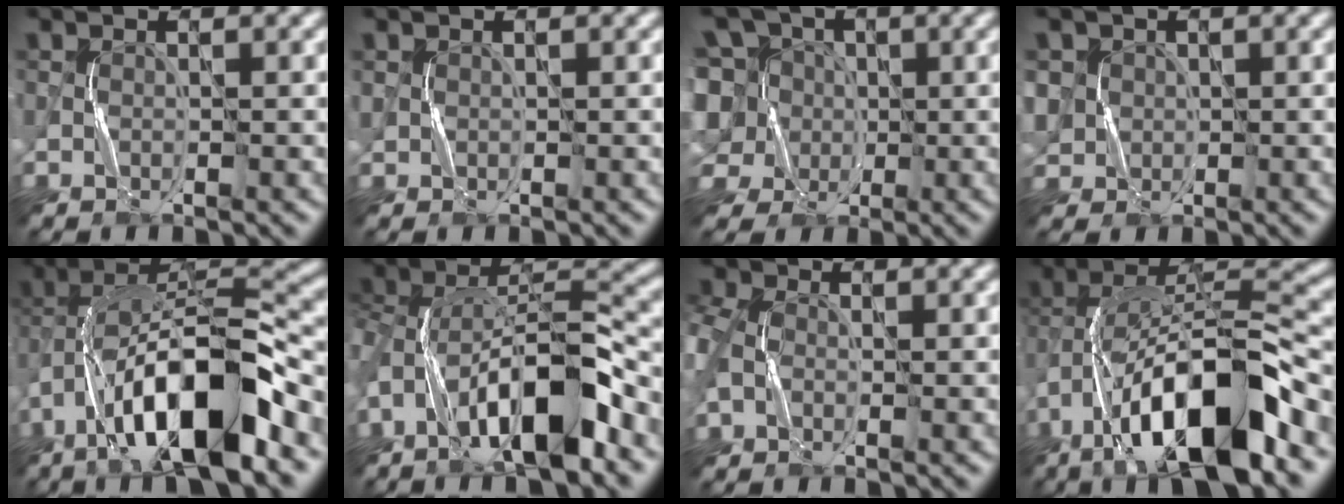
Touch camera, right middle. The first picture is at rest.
{"total": 0.5, "force": [0.2, 0.5, 0.0], "torque": [0.000, 0.000, 0.008]}
{"total": 10.2, "force": [-0.1, 9.1, 4.6], "torque": [-0.130, 0.037, -0.037]}
{"total": 3.3, "force": [0.5, 3.1, 0.9], "torque": [-0.027, 0.009, 0.016]}
{"total": 12.9, "force": [-6.2, 4.1, 10.5], "torque": [-0.172, 0.020, -0.106]}
{"total": 11.2, "force": [-6.3, 3.8, 8.5], "torque": [-0.140, 0.015, -0.117]}
{"total": 5.1, "force": [-0.4, 4.0, 3.1], "torque": [-0.103, 0.006, -0.013]}
{"total": 13.4, "force": [-7.2, 4.1, 10.5], "torque": [-0.173, 0.020, -0.123]}